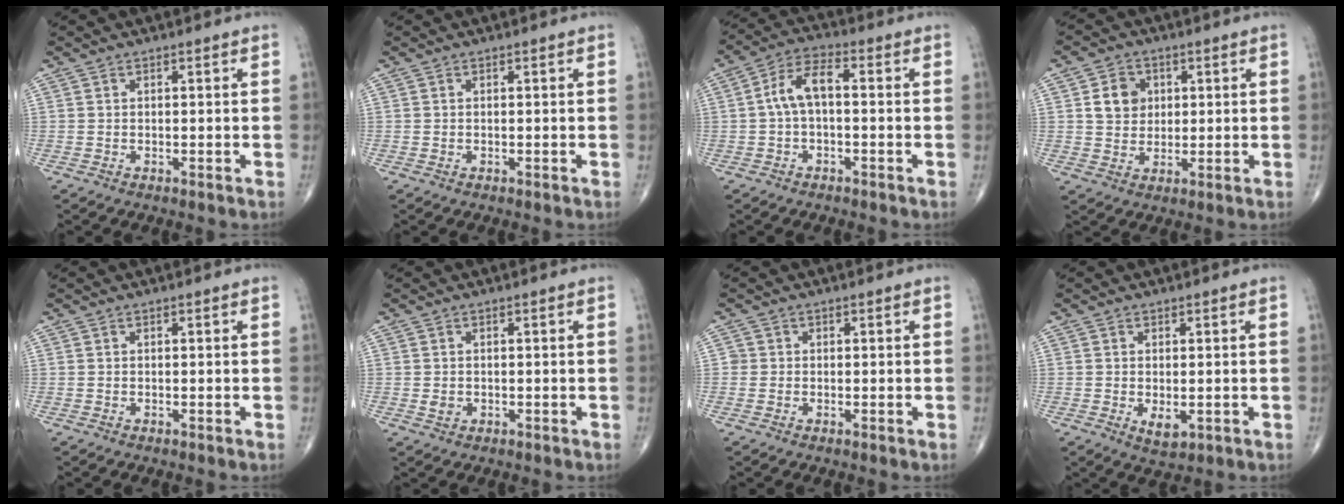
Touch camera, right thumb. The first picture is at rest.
{"total": 0.0}
{"total": 6.8, "force": [-0.2, 3.3, 6.0], "torque": [-0.115, 0.029, -0.014]}
{"total": 6.4, "force": [1.5, 5.4, 3.0], "torque": [-0.025, -0.005, 0.025]}
{"total": 0.0}
{"total": 1.4, "force": [-0.2, 1.2, 0.8], "torque": [-0.012, 0.000, -0.002]}
{"total": 1.2, "force": [-0.1, 1.2, 0.1], "torque": [0.008, 0.005, -0.004]}
{"total": 3.2, "force": [-0.6, 1.6, 2.7], "torque": [-0.039, -0.008, -0.003]}